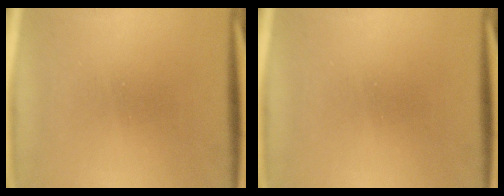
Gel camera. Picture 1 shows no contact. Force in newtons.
{"total": 0.0}